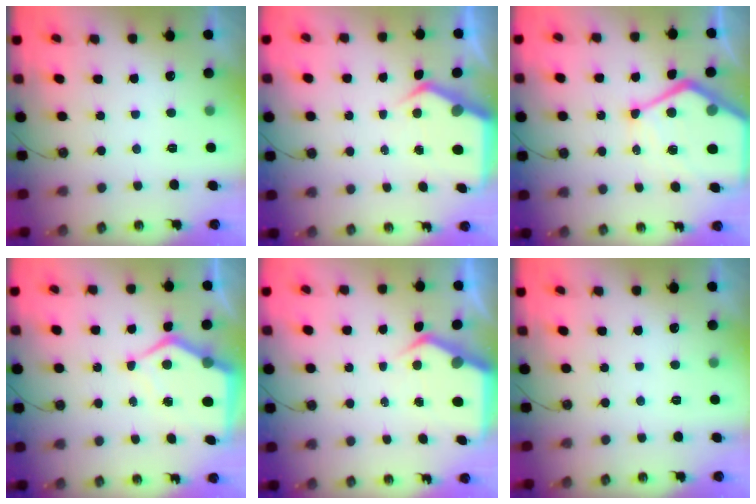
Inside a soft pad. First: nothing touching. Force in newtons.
{"total": 5.3, "press": 5.3, "slide": 0.5}
{"total": 20.5, "press": 20.4, "slide": 2.2}
{"total": 9.4, "press": 9.4, "slide": 1.1}
{"total": 5.3, "press": 5.3, "slide": 0.5}
{"total": 0.0}